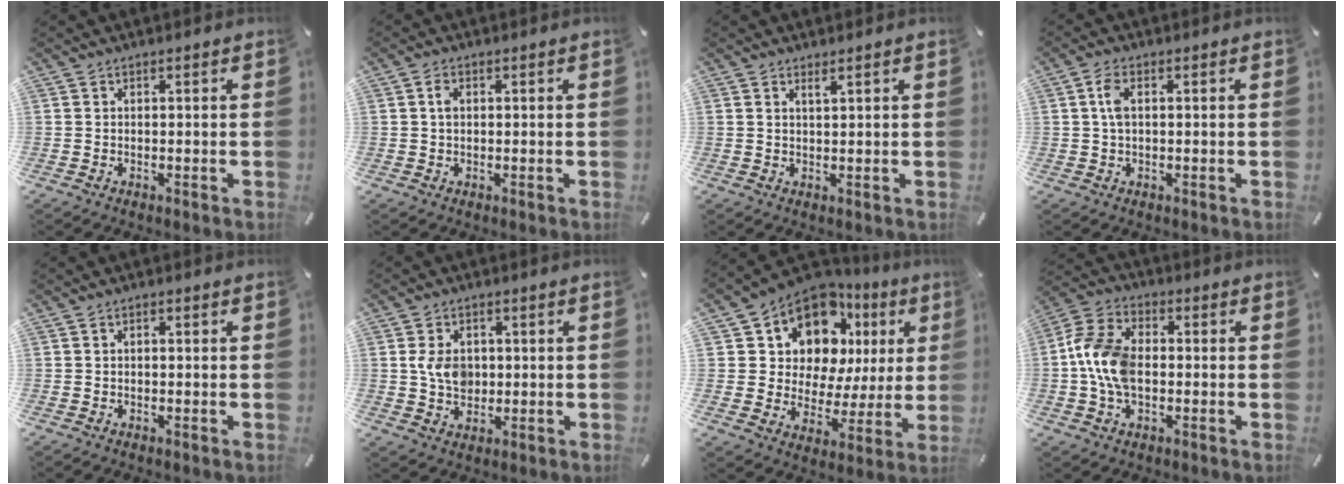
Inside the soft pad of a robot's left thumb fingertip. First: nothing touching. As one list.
[{"total": 1.8, "force": [0.3, 1.2, 1.3], "torque": [-0.029, 0.006, 0.004]}, {"total": 1.2, "force": [1.1, 0.0, 0.5], "torque": [-0.010, -0.001, 0.019]}, {"total": 3.7, "force": [0.7, 1.8, 3.1], "torque": [-0.073, 0.005, 0.007]}, {"total": 0.7, "force": [0.0, 0.5, 0.5], "torque": [-0.009, 0.004, -0.002]}, {"total": 6.2, "force": [0.4, 5.1, 3.6], "torque": [-0.071, 0.001, 0.003]}, {"total": 12.1, "force": [8.2, 7.8, 4.3], "torque": [-0.088, -0.077, 0.148]}, {"total": 11.0, "force": [-0.9, 7.6, 8.0], "torque": [-0.175, 0.017, -0.016]}]